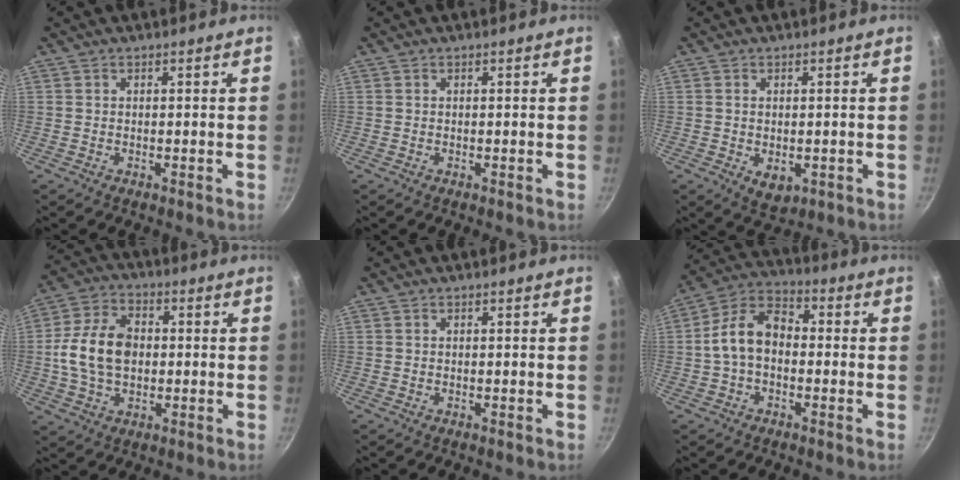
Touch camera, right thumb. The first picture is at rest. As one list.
[{"total": 0.0}, {"total": 4.3, "force": [-0.8, 2.8, 3.2], "torque": [-0.049, -0.014, -0.006]}, {"total": 12.5, "force": [0.0, 8.7, 9.0], "torque": [-0.153, 0.020, -0.010]}, {"total": 0.0}, {"total": 10.1, "force": [-0.9, 6.7, 7.5], "torque": [-0.119, 0.039, -0.035]}]